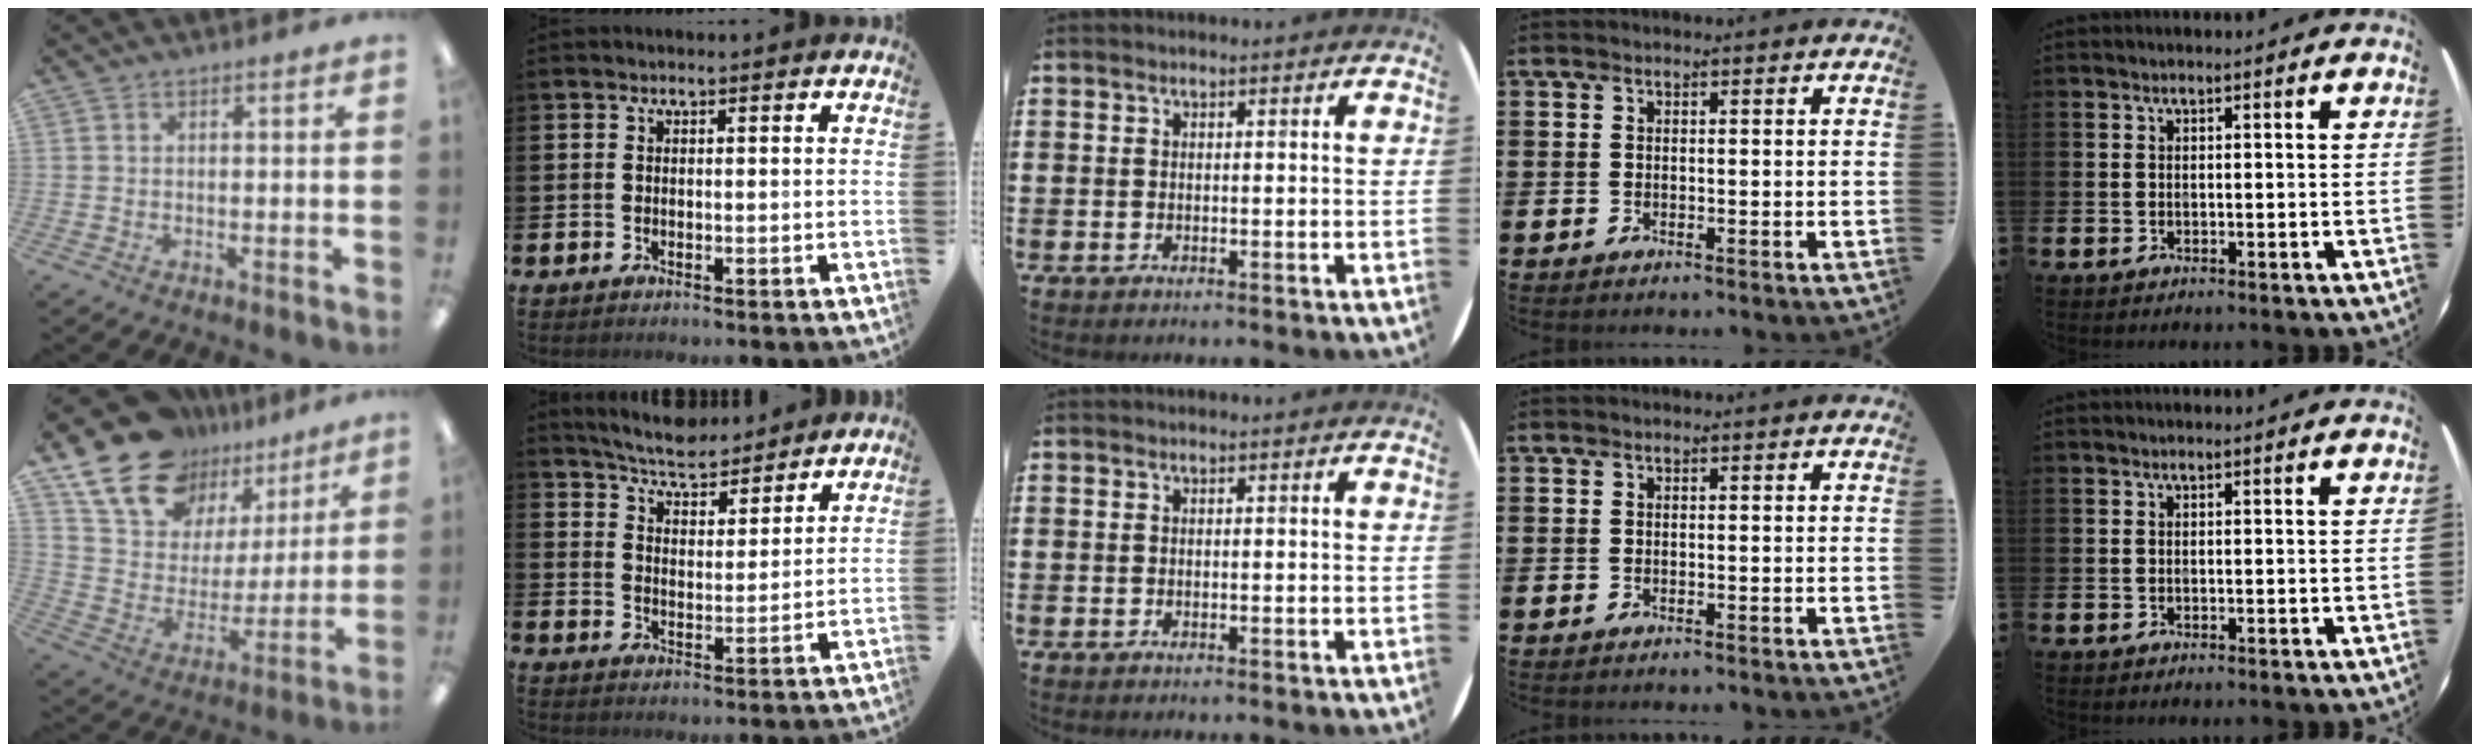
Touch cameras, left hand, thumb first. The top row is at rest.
{"thumb": {"total": 18.4, "force": [13.7, 10.6, 6.1], "torque": [-0.136, -0.086, 0.253]}, "index": {"total": 6.2, "force": [6.0, 1.0, 1.2], "torque": [-0.043, -0.036, 0.105]}}